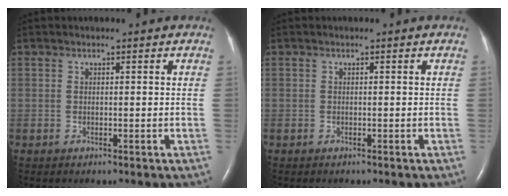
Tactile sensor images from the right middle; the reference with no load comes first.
{"total": 0.0}